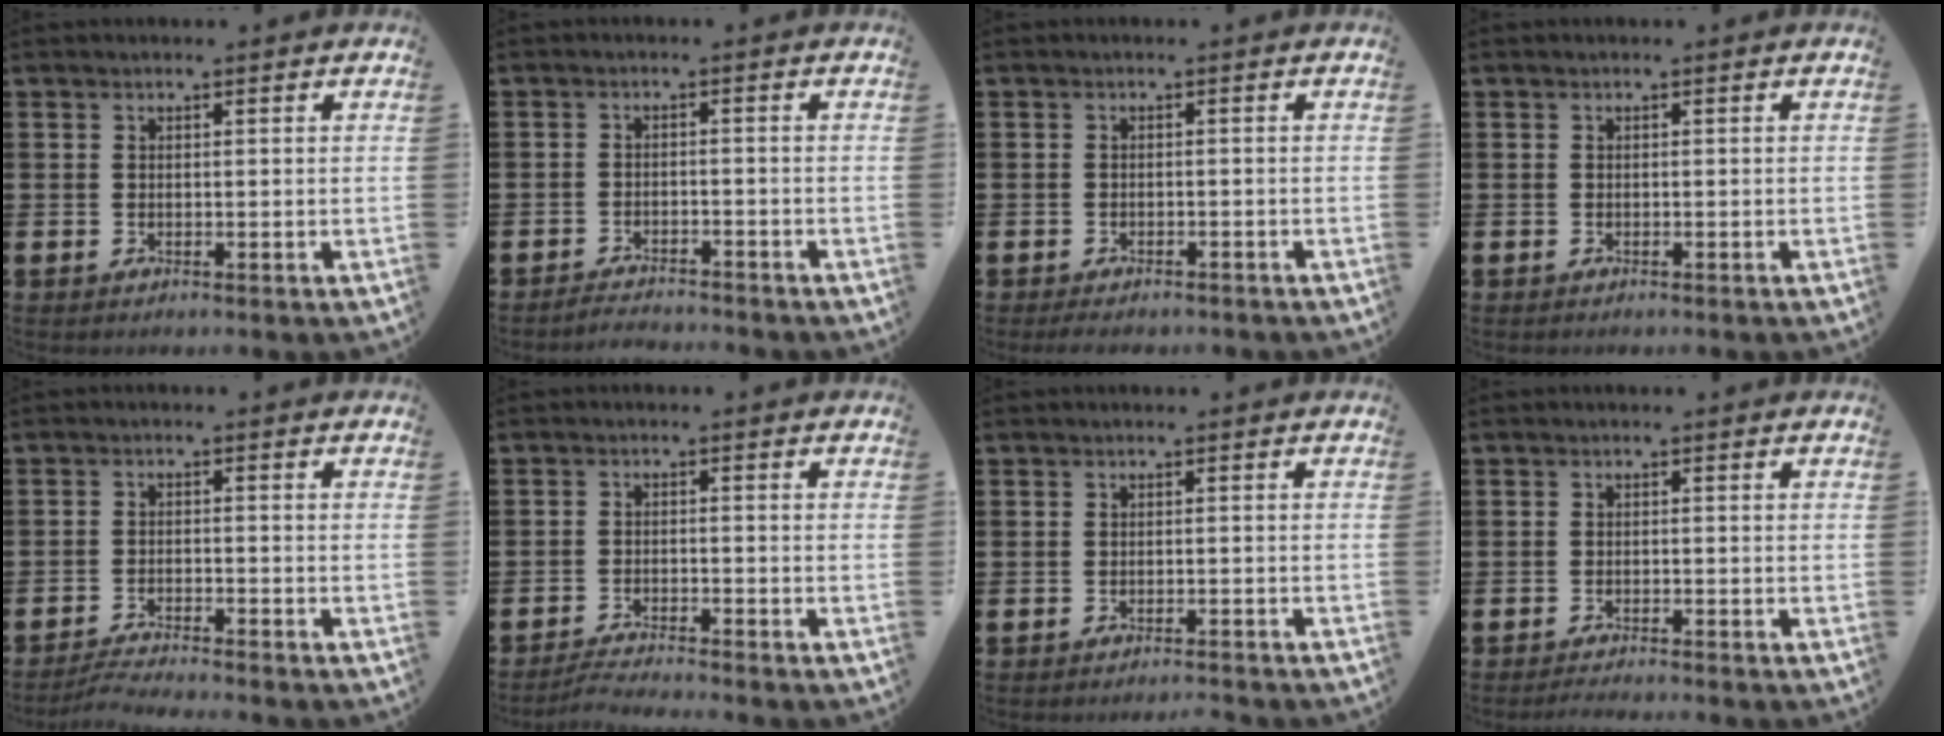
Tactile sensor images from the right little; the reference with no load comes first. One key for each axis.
{"total": 2.0, "fx": -2.0, "fy": -0.1, "fz": -0.1, "tx": -0.004, "ty": 0.004, "tz": -0.043}
{"total": 1.0, "fx": -1.0, "fy": 0.2, "fz": 0.3, "tx": -0.009, "ty": 0.000, "tz": -0.020}
{"total": 0.0}
{"total": 2.6, "fx": -2.5, "fy": -0.2, "fz": 0.6, "tx": -0.009, "ty": 0.004, "tz": -0.051}
{"total": 2.3, "fx": -2.3, "fy": -0.2, "fz": 0.5, "tx": -0.009, "ty": 0.005, "tz": -0.046}
{"total": 1.0, "fx": -1.0, "fy": -0.2, "fz": 0.1, "tx": 0.000, "ty": 0.001, "tz": -0.021}
{"total": 1.1, "fx": -1.1, "fy": -0.1, "fz": 0.3, "tx": -0.005, "ty": -0.001, "tz": -0.021}